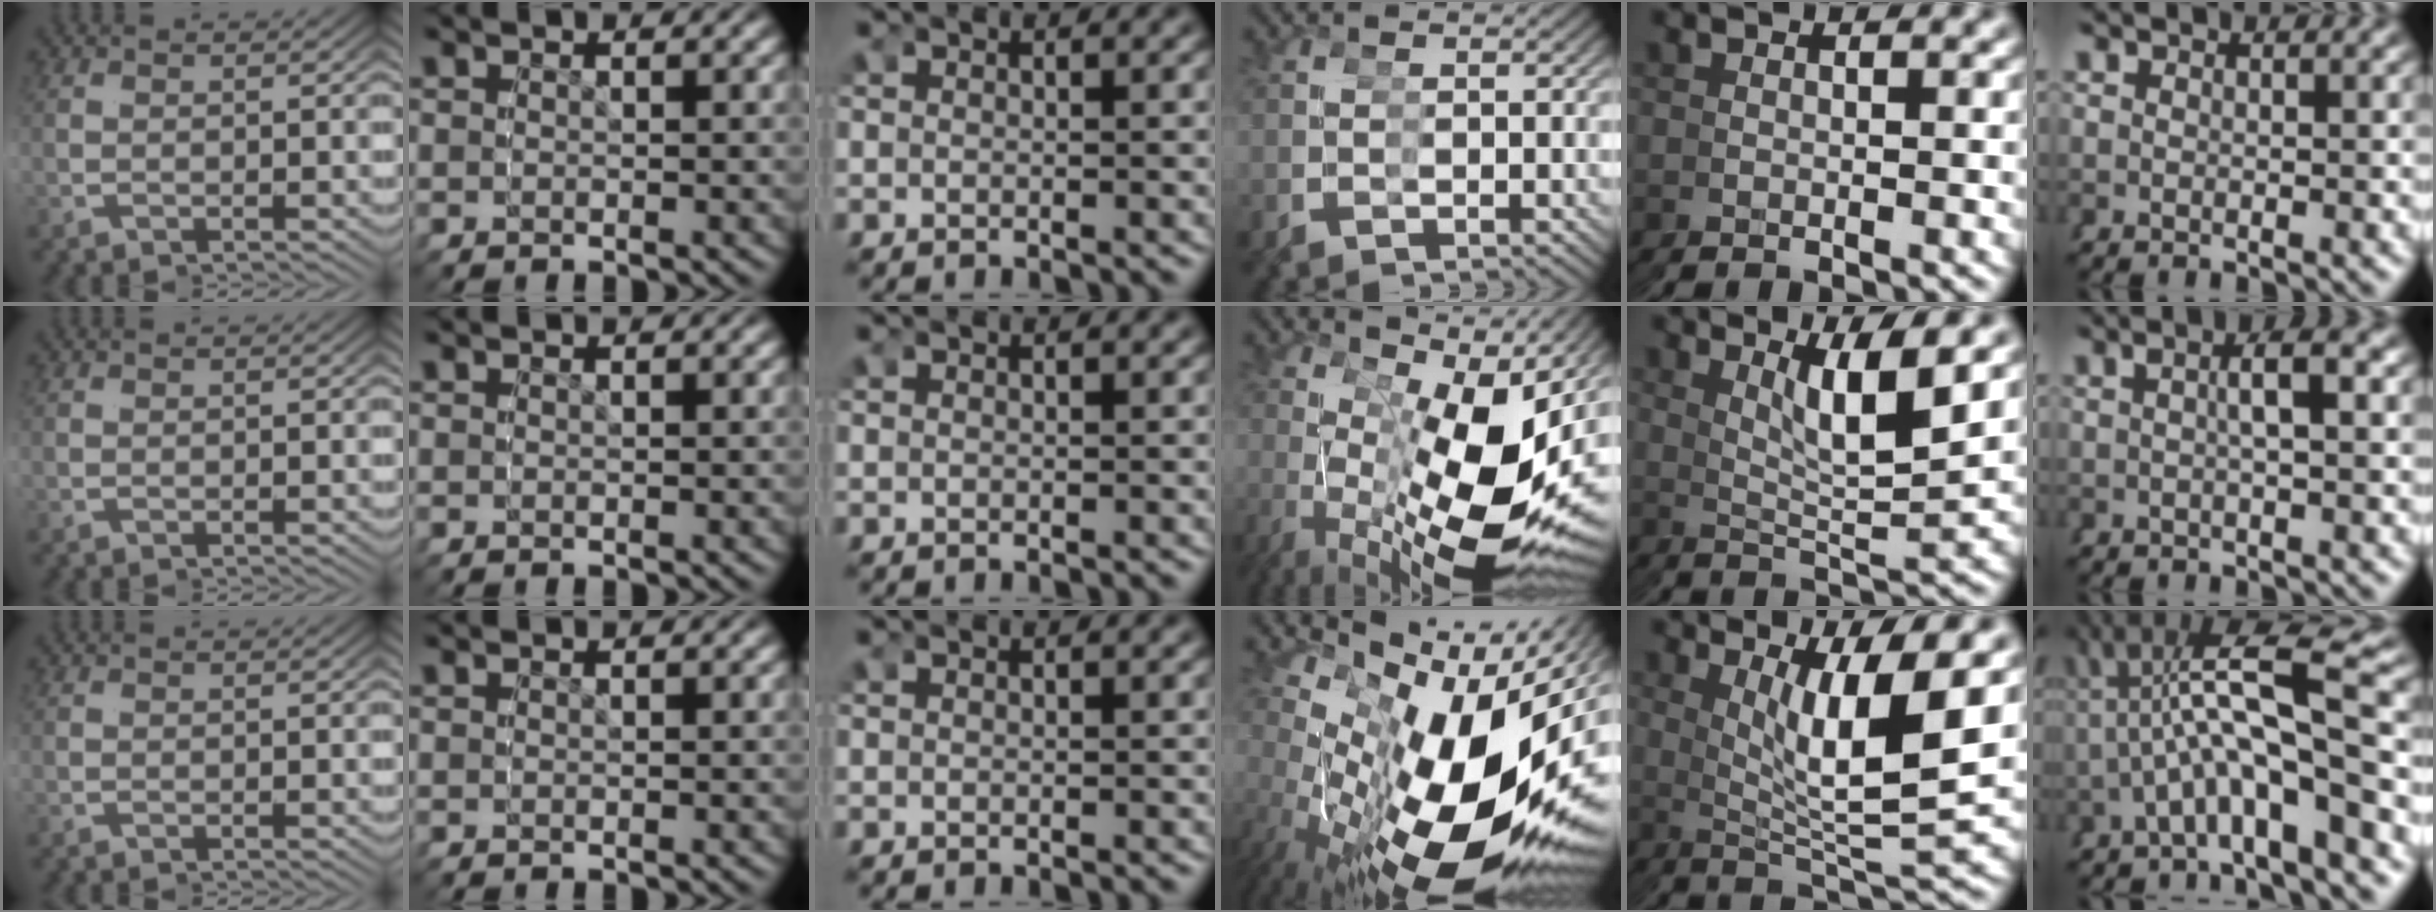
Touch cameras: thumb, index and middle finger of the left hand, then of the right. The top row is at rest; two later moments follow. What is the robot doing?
{"motion": "grasp_and_lifting", "object": "cubes"}